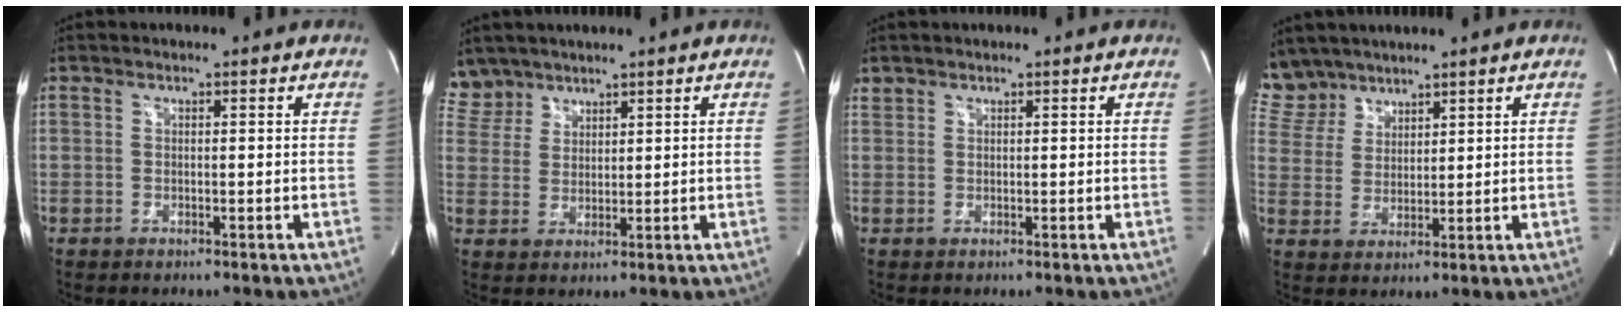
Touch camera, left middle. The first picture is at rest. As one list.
[{"total": 5.1, "force": [4.4, 2.4, -0.5], "torque": [0.014, 0.008, 0.095]}, {"total": 0.8, "force": [0.8, 0.4, -0.1], "torque": [0.002, 0.007, 0.015]}, {"total": 6.5, "force": [5.9, 2.8, 0.0], "torque": [-0.005, 0.010, 0.132]}]